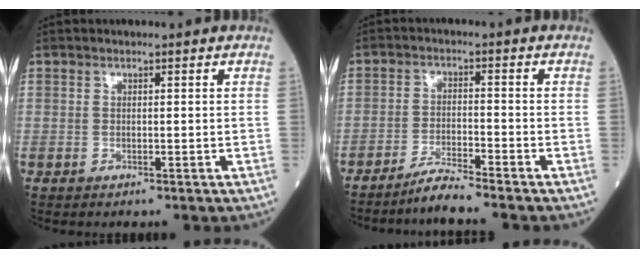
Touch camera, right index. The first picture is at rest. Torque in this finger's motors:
{"motor_torque": [-0.19, -0.36, 0.08, 0.02]}